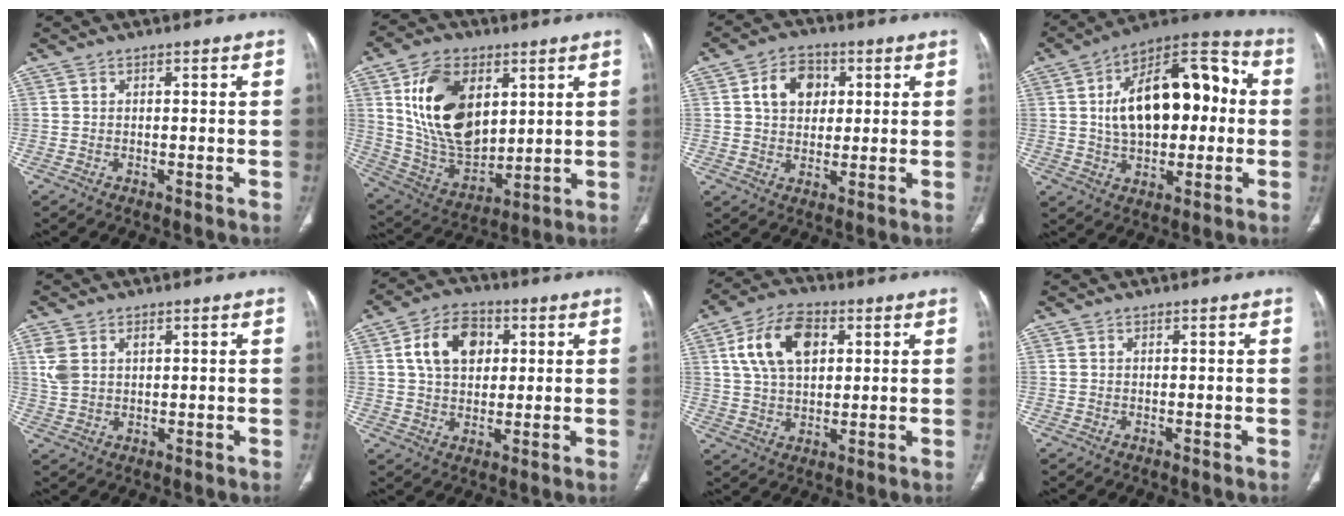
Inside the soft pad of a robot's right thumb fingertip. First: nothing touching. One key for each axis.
{"total": 20.0, "fx": 5.9, "fy": 12.5, "fz": 14.4, "tx": -0.229, "ty": -0.026, "tz": 0.124}
{"total": 8.4, "fx": 2.4, "fy": 6.4, "fz": 5.0, "tx": -0.052, "ty": 0.000, "tz": 0.036}
{"total": 21.6, "fx": 1.9, "fy": 12.1, "fz": 17.8, "tx": -0.252, "ty": 0.036, "tz": 0.029}
{"total": 5.3, "fx": 1.9, "fy": 3.5, "fz": 3.5, "tx": -0.075, "ty": 0.003, "tz": 0.046}
{"total": 11.2, "fx": 3.0, "fy": 7.8, "fz": 7.4, "tx": -0.105, "ty": 0.003, "tz": 0.049}
{"total": 12.8, "fx": 4.1, "fy": 7.9, "fz": 9.3, "tx": -0.157, "ty": 0.002, "tz": 0.074}
{"total": 0.0}